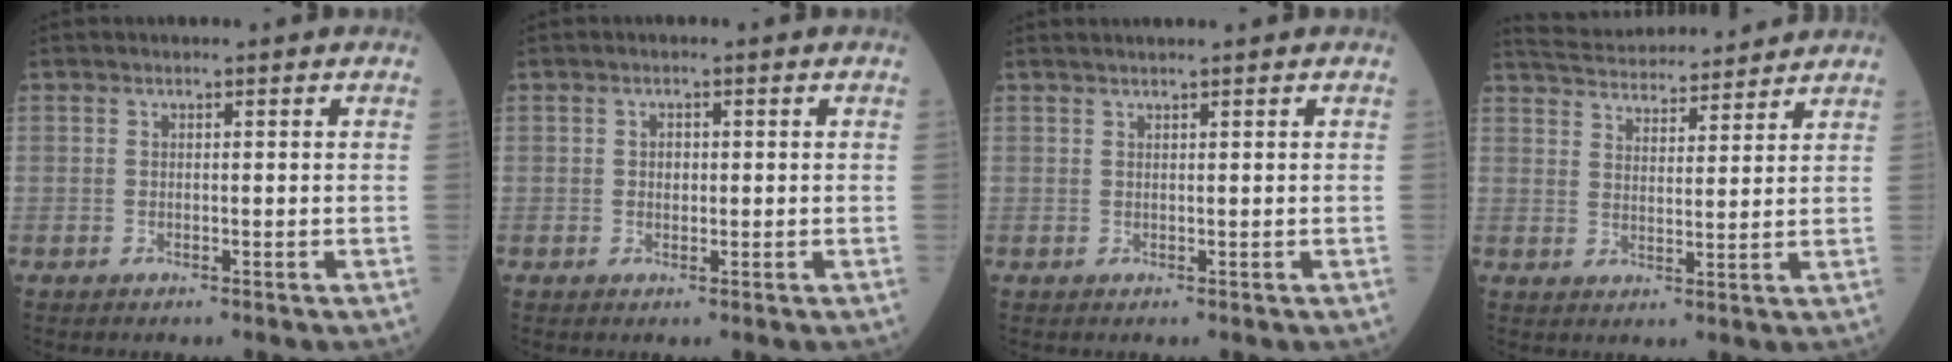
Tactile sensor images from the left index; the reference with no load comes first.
{"total": 1.2, "force": [0.1, 0.9, 0.8], "torque": [-0.014, 0.002, 0.003]}
{"total": 2.2, "force": [1.9, -0.4, 1.0], "torque": [-0.013, 0.017, 0.038]}
{"total": 14.6, "force": [13.9, 2.0, 4.0], "torque": [-0.073, 0.031, 0.210]}